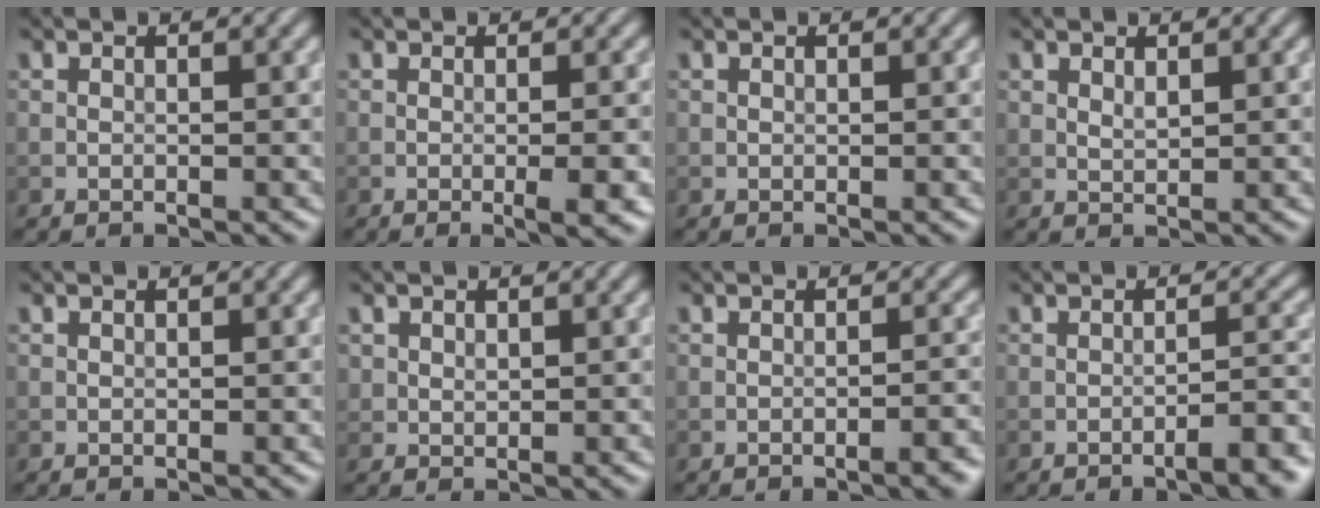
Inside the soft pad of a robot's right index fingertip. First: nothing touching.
{"total": 3.6, "force": [-0.8, 0.8, 3.5], "torque": [-0.044, -0.002, -0.011]}
{"total": 0.0}
{"total": 0.9, "force": [0.5, 0.4, 0.6], "torque": [-0.014, -0.002, 0.013]}
{"total": 0.0}
{"total": 0.9, "force": [0.5, 0.7, 0.3], "torque": [-0.007, -0.003, 0.013]}
{"total": 2.3, "force": [-1.2, 0.5, 1.9], "torque": [-0.022, 0.006, -0.020]}
{"total": 3.7, "force": [-2.2, 0.7, 2.9], "torque": [-0.034, 0.014, -0.038]}